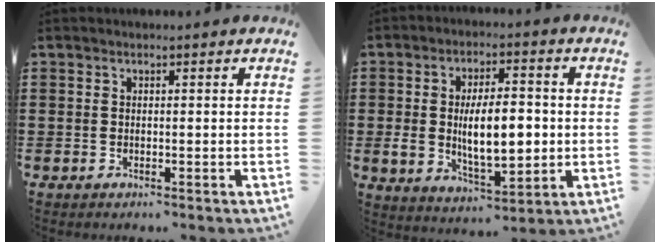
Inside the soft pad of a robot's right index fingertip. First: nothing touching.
{"total": 10.3, "force": [-0.3, 5.2, 8.9], "torque": [-0.157, 0.005, -0.007]}